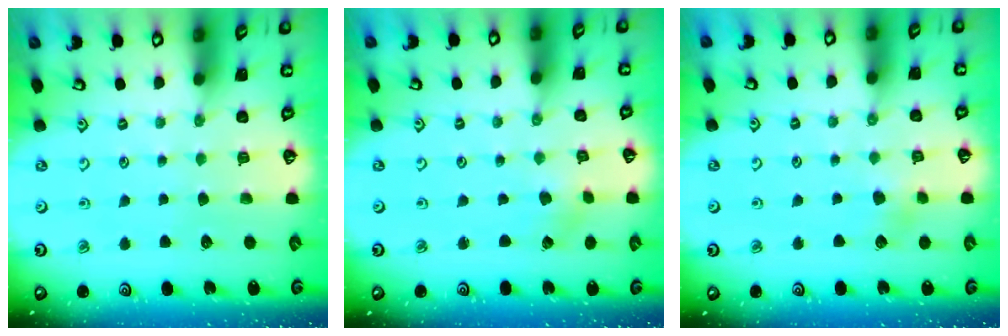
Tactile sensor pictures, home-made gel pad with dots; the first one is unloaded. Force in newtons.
{"total": 0.6, "press": 0.6, "slide": 0.1}
{"total": 3.8, "press": 3.7, "slide": 0.4}